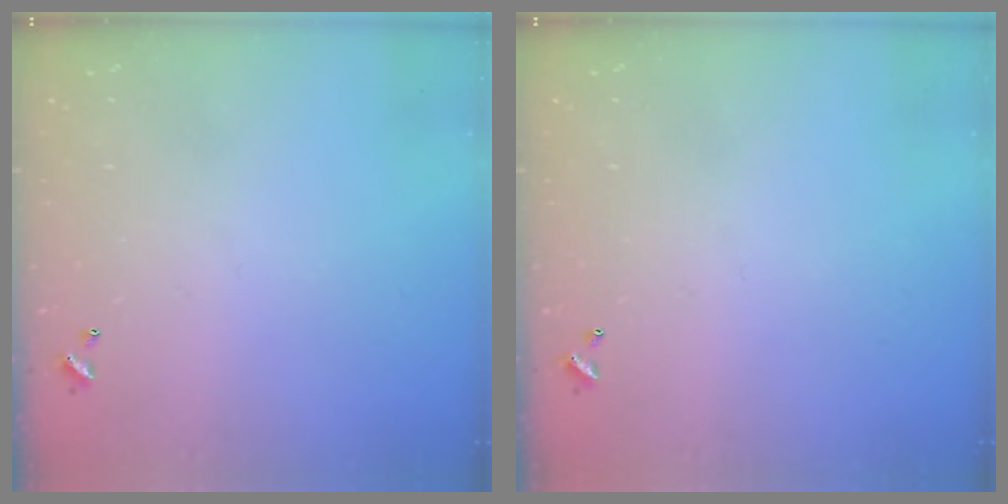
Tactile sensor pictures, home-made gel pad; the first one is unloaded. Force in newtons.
{"total": 0.0}